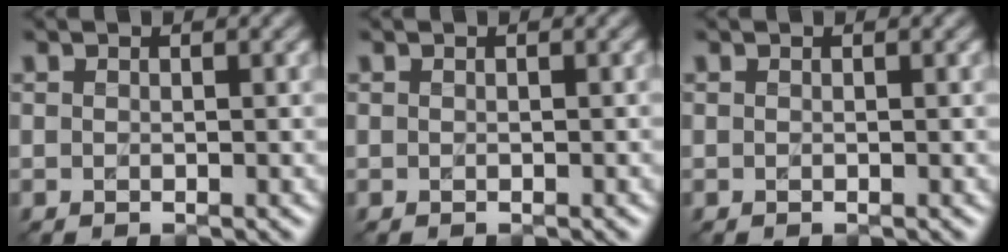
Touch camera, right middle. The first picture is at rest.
{"total": 0.0}
{"total": 0.0}